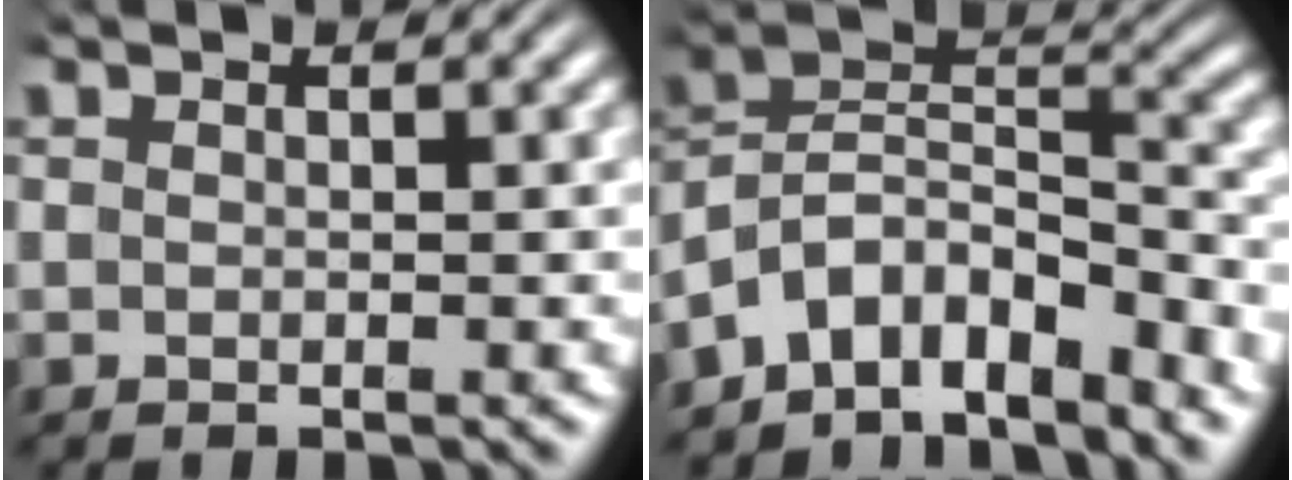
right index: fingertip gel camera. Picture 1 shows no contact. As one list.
[{"total": 11.6, "force": [-3.8, 8.6, 6.7], "torque": [-0.141, -0.032, -0.067]}]